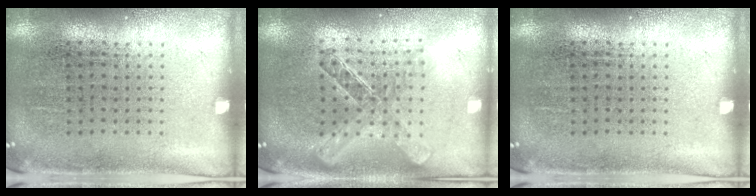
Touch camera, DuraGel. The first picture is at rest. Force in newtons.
{"total": 1.9, "press": 1.7, "slide": 1.0}
{"total": 0.0}